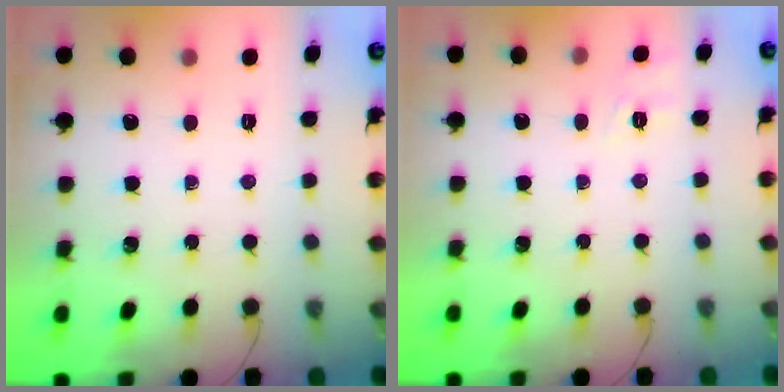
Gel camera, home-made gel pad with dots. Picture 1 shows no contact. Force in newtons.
{"total": 7.8, "press": 7.5, "slide": 2.1}